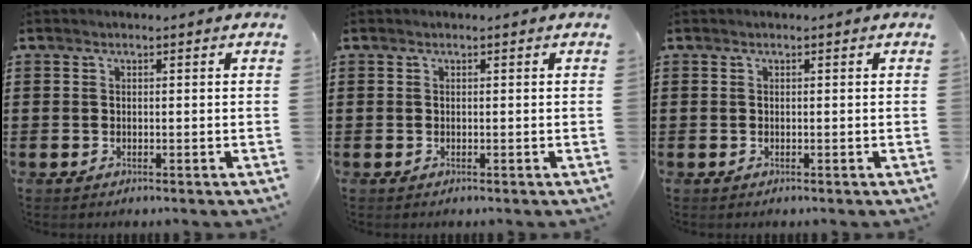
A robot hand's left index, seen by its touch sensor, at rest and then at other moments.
{"total": 0.0}
{"total": 0.0}